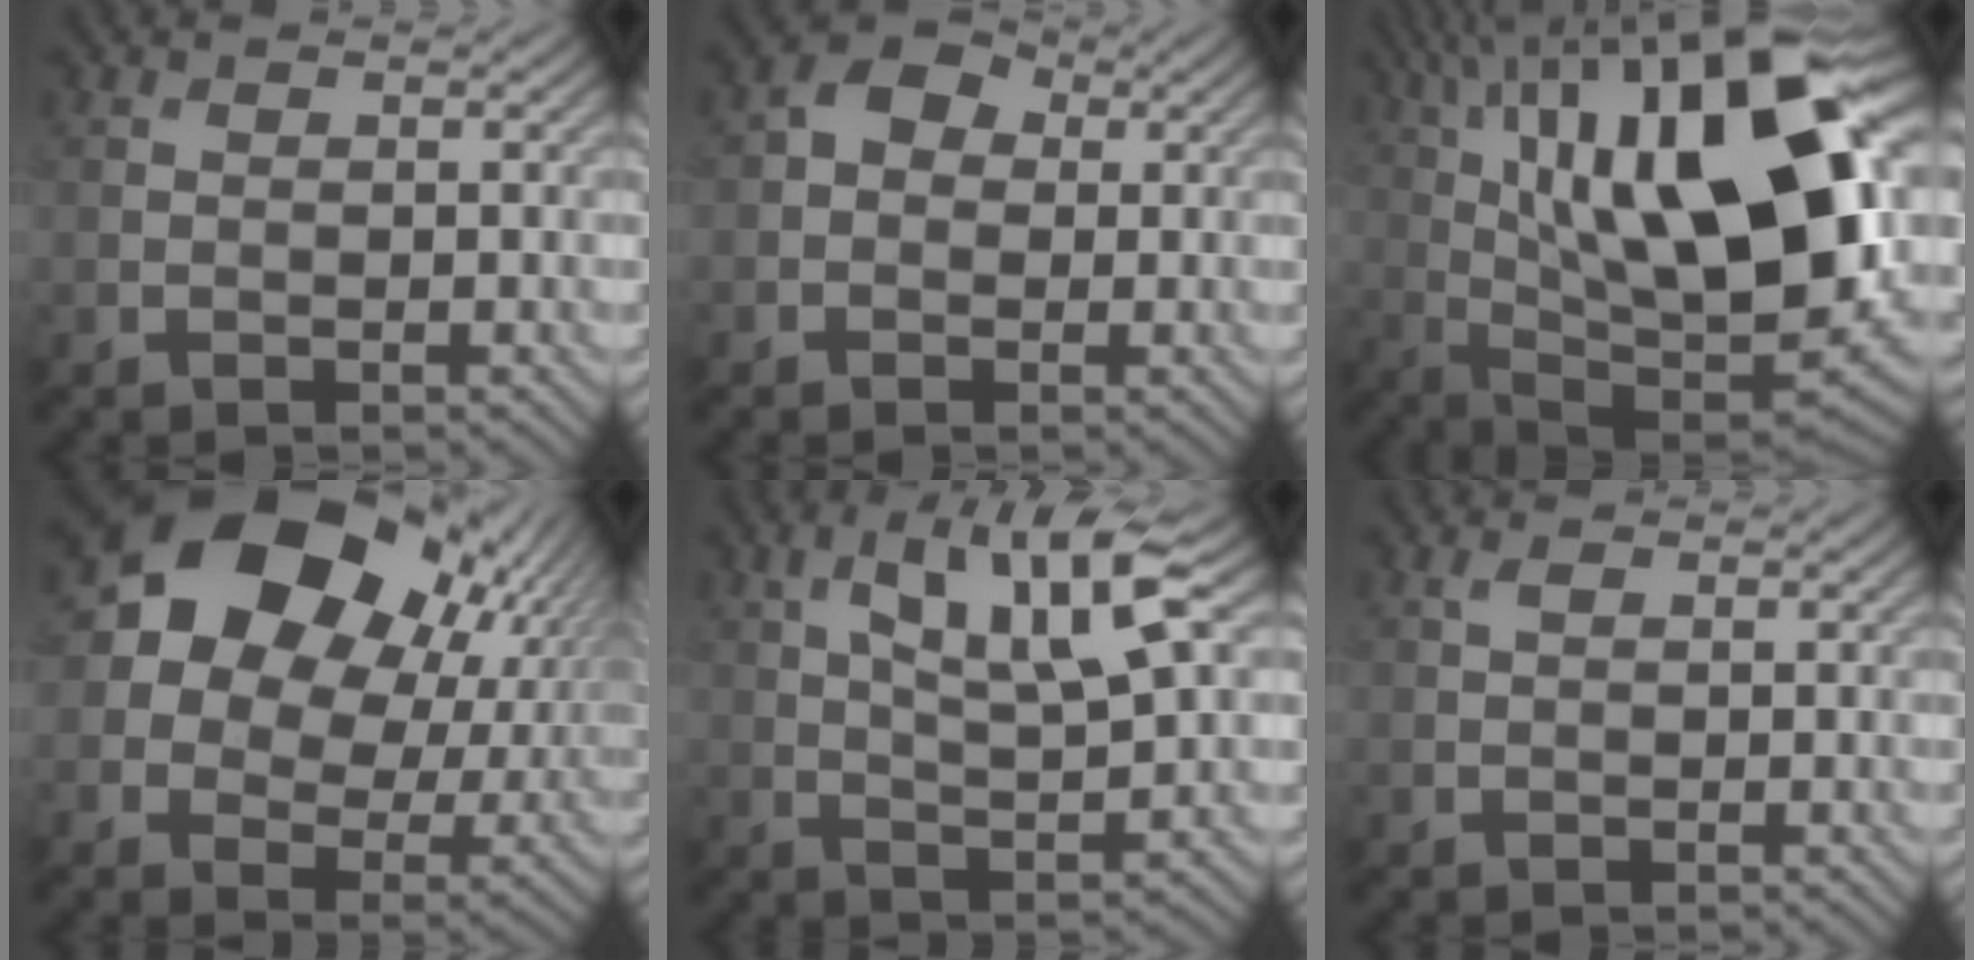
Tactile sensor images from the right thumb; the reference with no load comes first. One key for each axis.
{"total": 3.6, "fx": 0.3, "fy": 2.9, "fz": 2.1, "tx": -0.039, "ty": 0.007, "tz": -0.007}
{"total": 22.4, "fx": 6.6, "fy": 9.4, "fz": 19.2, "tx": -0.336, "ty": 0.040, "tz": 0.108}
{"total": 17.5, "fx": 5.5, "fy": 12.7, "fz": 10.6, "tx": -0.189, "ty": 0.007, "tz": 0.108}
{"total": 10.2, "fx": 3.9, "fy": 2.8, "fz": 9.0, "tx": -0.165, "ty": 0.012, "tz": 0.065}
{"total": 0.6, "fx": 0.3, "fy": 0.1, "fz": 0.6, "tx": -0.017, "ty": 0.006, "tz": 0.006}